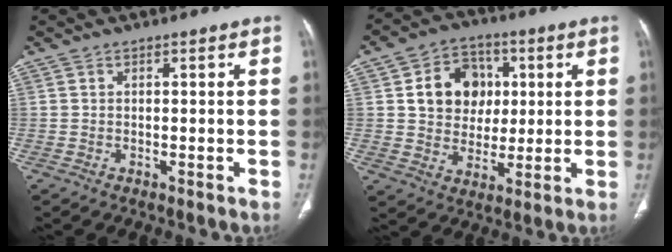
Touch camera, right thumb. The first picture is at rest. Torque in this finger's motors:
{"motor_torque": [0.52, 1.93, 0.60, -0.47, 0.02]}